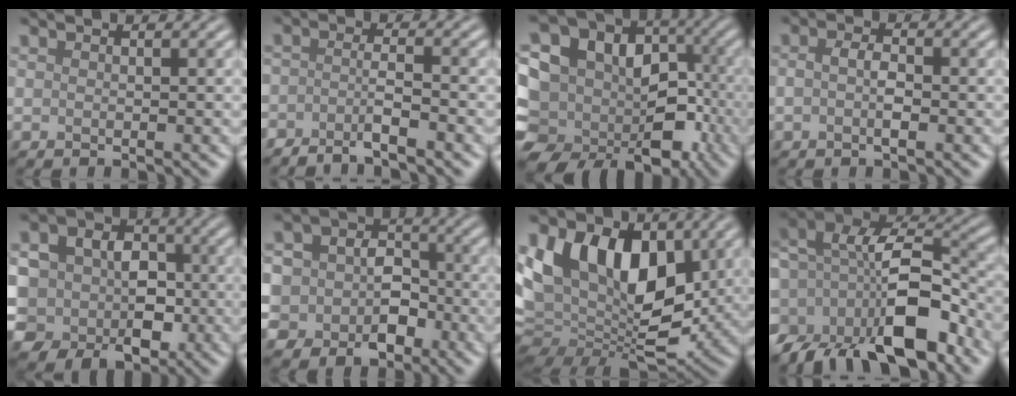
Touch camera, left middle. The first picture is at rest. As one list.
[{"total": 2.4, "force": [-1.9, 0.2, 1.5], "torque": [-0.026, -0.002, -0.043]}, {"total": 19.4, "force": [-7.3, 15.9, 8.4], "torque": [-0.132, 0.004, -0.118]}, {"total": 1.8, "force": [-0.4, 0.7, 1.6], "torque": [-0.030, 0.002, -0.010]}, {"total": 11.0, "force": [-0.9, 9.6, 5.3], "torque": [-0.102, 0.014, -0.038]}, {"total": 9.3, "force": [-1.9, 8.3, 3.8], "torque": [-0.065, 0.009, -0.059]}, {"total": 14.1, "force": [1.7, 9.4, 10.4], "torque": [-0.185, 0.003, 0.015]}, {"total": 11.2, "force": [-4.7, 5.3, 8.6], "torque": [-0.122, 0.006, -0.087]}]